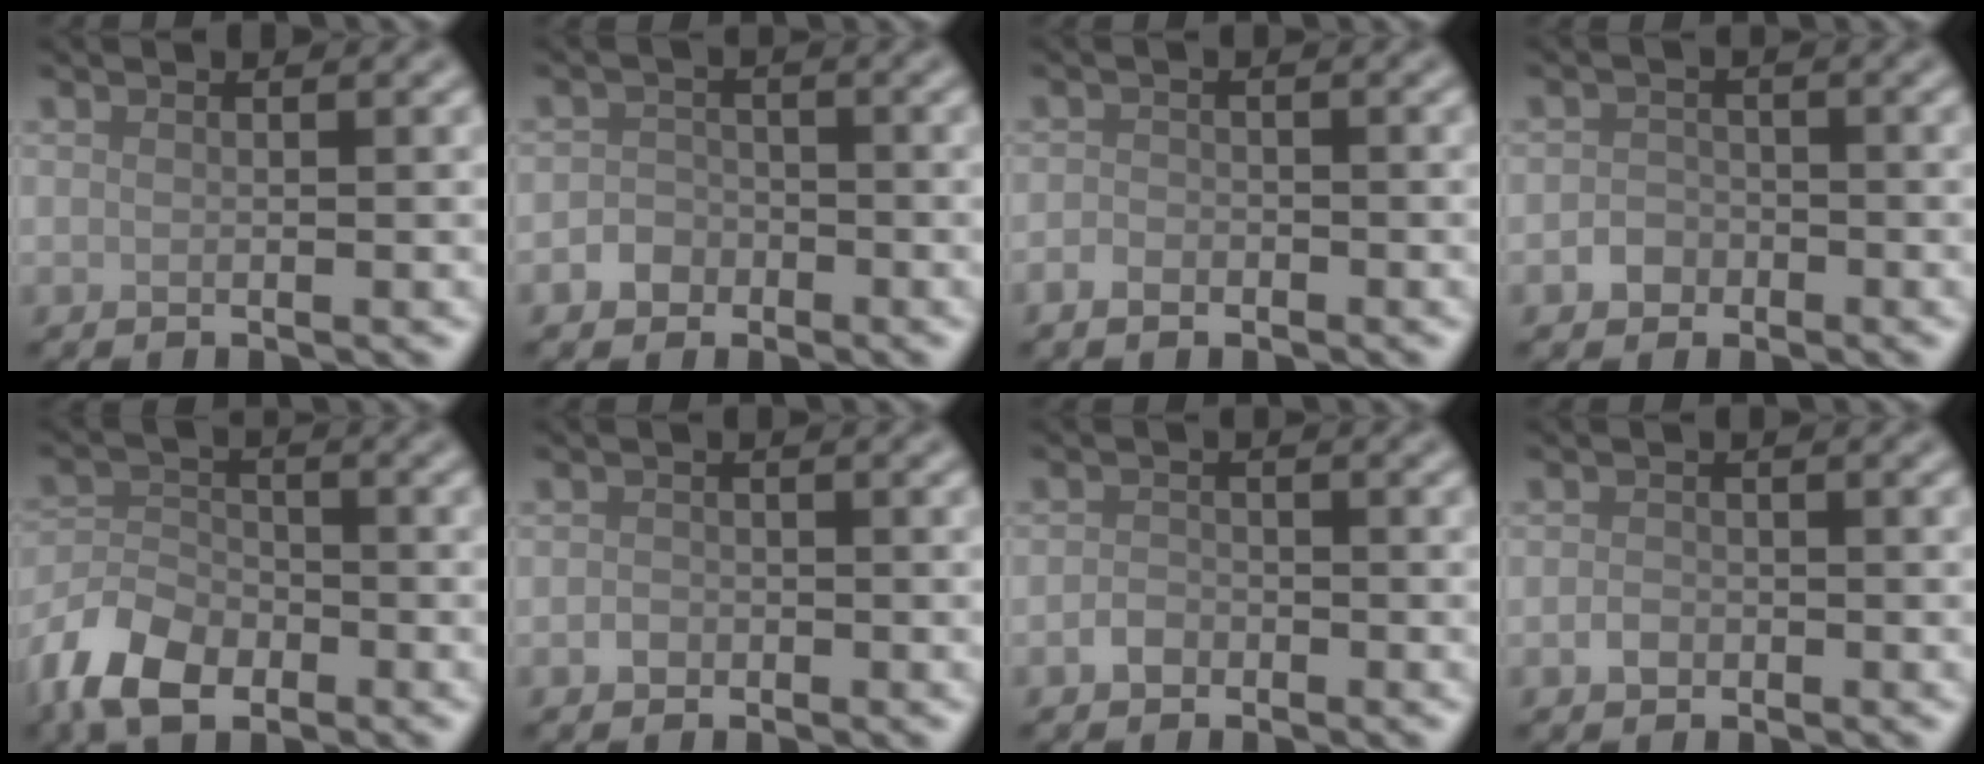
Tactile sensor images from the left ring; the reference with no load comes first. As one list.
[{"total": 1.9, "force": [-1.0, 1.6, 0.4], "torque": [0.002, 0.005, -0.021]}, {"total": 1.5, "force": [-0.9, 1.0, 0.6], "torque": [-0.009, 0.001, -0.021]}, {"total": 1.7, "force": [-0.8, 1.4, 0.4], "torque": [0.001, 0.004, -0.018]}, {"total": 6.8, "force": [-4.4, 3.9, 3.4], "torque": [-0.072, -0.004, -0.097]}, {"total": 1.0, "force": [-0.5, 0.8, 0.2], "torque": [-0.002, -0.001, -0.010]}, {"total": 1.4, "force": [-0.8, 1.1, 0.4], "torque": [-0.004, 0.003, -0.018]}, {"total": 1.2, "force": [-0.5, 0.9, 0.5], "torque": [-0.007, 0.000, -0.012]}]